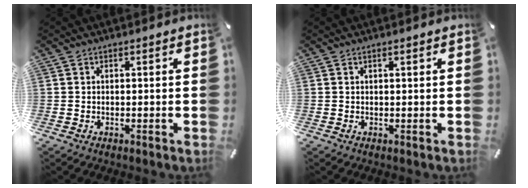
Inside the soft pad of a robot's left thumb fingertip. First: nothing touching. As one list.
[{"total": 0.6, "force": [0.3, 0.1, 0.5], "torque": [-0.009, 0.002, 0.005]}]